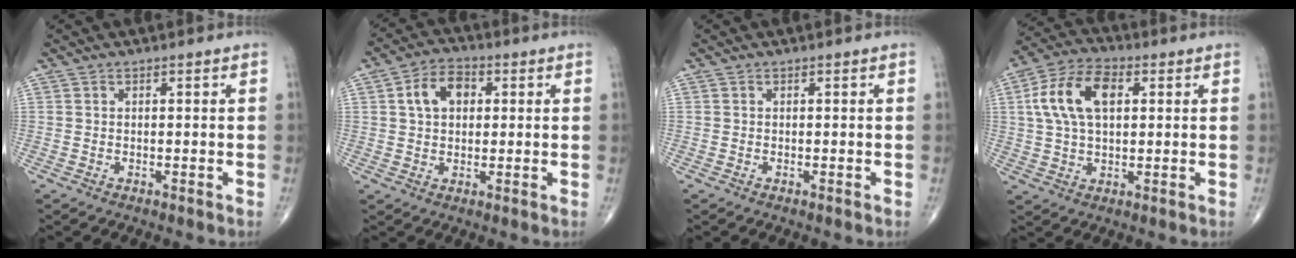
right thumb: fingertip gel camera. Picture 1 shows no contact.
{"total": 7.5, "force": [1.7, 5.2, 5.1], "torque": [-0.076, 0.012, 0.024]}
{"total": 0.0}
{"total": 12.4, "force": [2.8, 7.1, 9.8], "torque": [-0.185, 0.018, 0.048]}